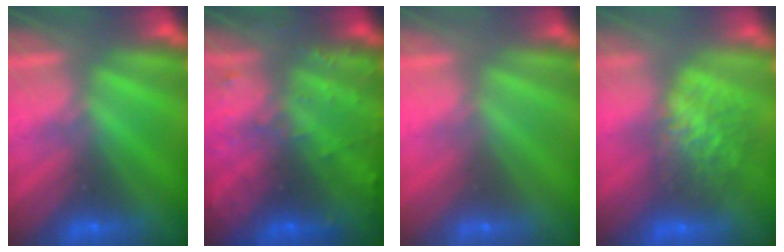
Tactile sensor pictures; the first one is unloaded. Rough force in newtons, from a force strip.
{"total": 8.5}
{"total": 2.9}
{"total": 7.6}